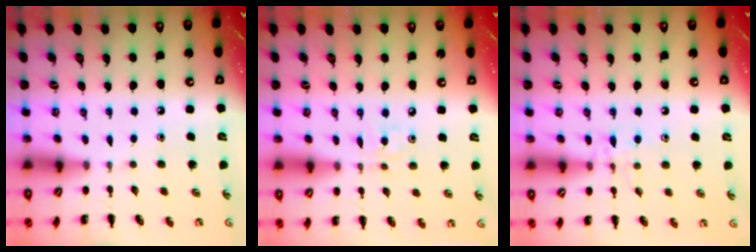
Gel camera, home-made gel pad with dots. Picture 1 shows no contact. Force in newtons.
{"total": 2.0, "press": 1.9, "slide": 0.6}
{"total": 8.0, "press": 7.9, "slide": 1.4}